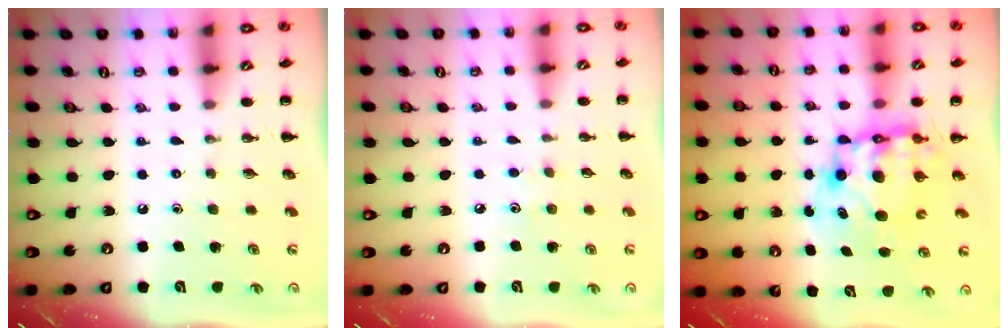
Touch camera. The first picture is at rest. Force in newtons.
{"total": 3.5, "press": 3.4, "slide": 0.8}
{"total": 9.5, "press": 9.2, "slide": 2.4}